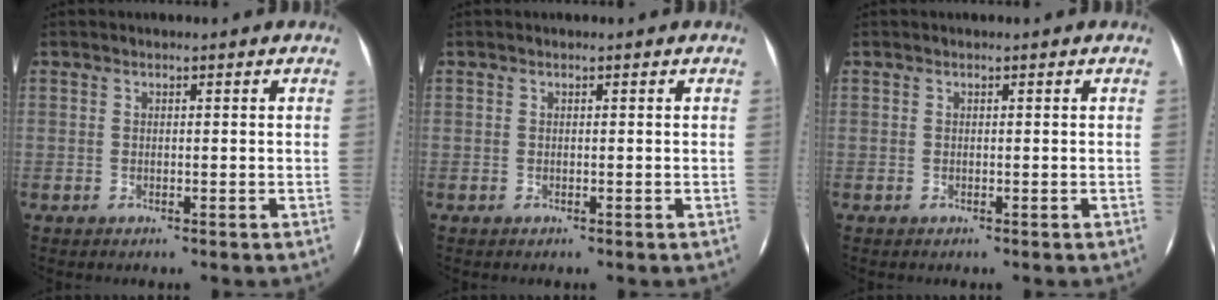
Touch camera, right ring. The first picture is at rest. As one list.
[{"total": 0.0}, {"total": 0.0}]